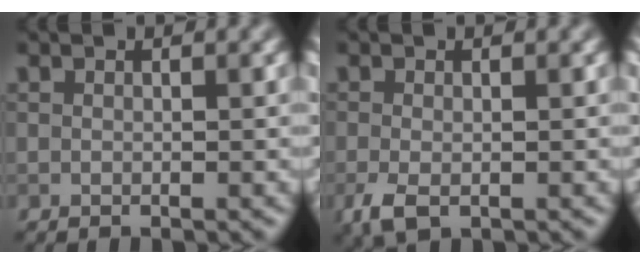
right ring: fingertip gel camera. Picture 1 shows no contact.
{"total": 2.4, "force": [-1.0, 1.2, 1.8], "torque": [-0.043, -0.009, -0.019]}